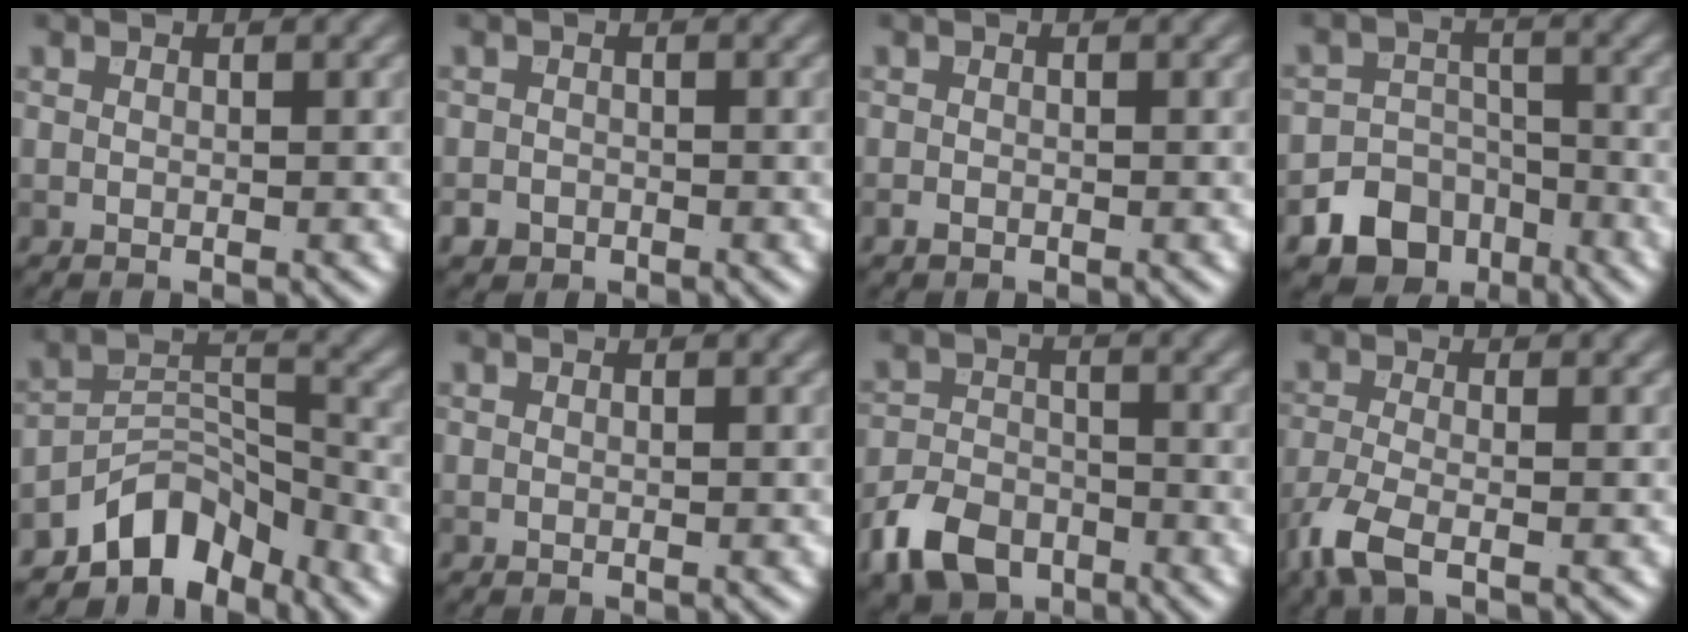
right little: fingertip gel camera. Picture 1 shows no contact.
{"total": 1.5, "force": [-1.0, 1.2, 0.2], "torque": [-0.001, 0.000, -0.016]}
{"total": 0.6, "force": [-0.4, 0.4, 0.1], "torque": [0.000, -0.004, -0.006]}
{"total": 6.8, "force": [-4.1, 5.1, 1.7], "torque": [0.001, -0.006, -0.081]}
{"total": 5.8, "force": [-4.7, 2.7, 2.0], "torque": [-0.014, 0.006, -0.095]}
{"total": 0.0}
{"total": 5.6, "force": [-3.6, 3.6, 2.5], "torque": [-0.053, -0.004, -0.073]}
{"total": 3.9, "force": [-2.4, 1.2, 2.8], "torque": [-0.074, -0.013, -0.061]}